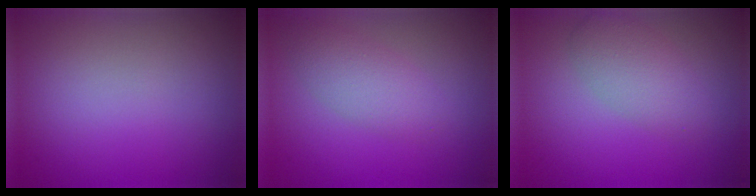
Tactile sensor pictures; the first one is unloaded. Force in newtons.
{"total": 2.8, "press": 2.8, "slide": 0.0}
{"total": 3.2, "press": 3.2, "slide": 0.1}